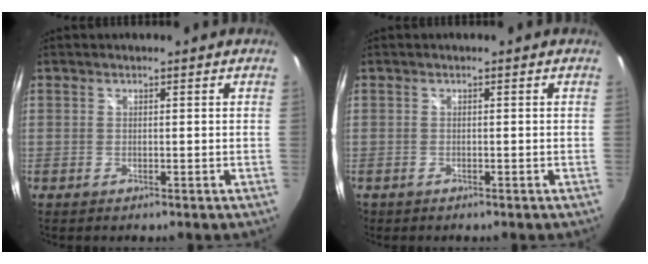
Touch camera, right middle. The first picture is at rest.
{"total": 0.9, "force": [-0.6, 0.7, 0.2], "torque": [-0.007, -0.003, -0.010]}